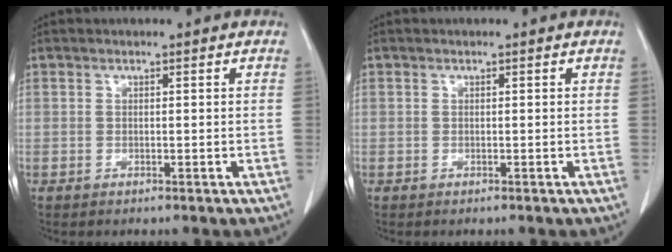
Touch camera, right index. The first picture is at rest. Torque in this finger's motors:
{"motor_torque": [-0.26, -0.03, -0.83, -0.16]}